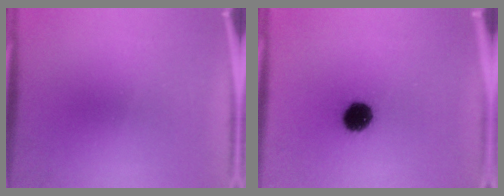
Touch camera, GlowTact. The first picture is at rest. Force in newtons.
{"total": 8.1}